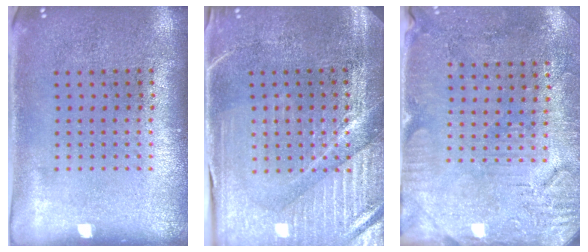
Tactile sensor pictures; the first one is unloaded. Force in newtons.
{"total": 4.0, "press": 3.9, "slide": 1.0}
{"total": 3.1, "press": 2.8, "slide": 1.3}